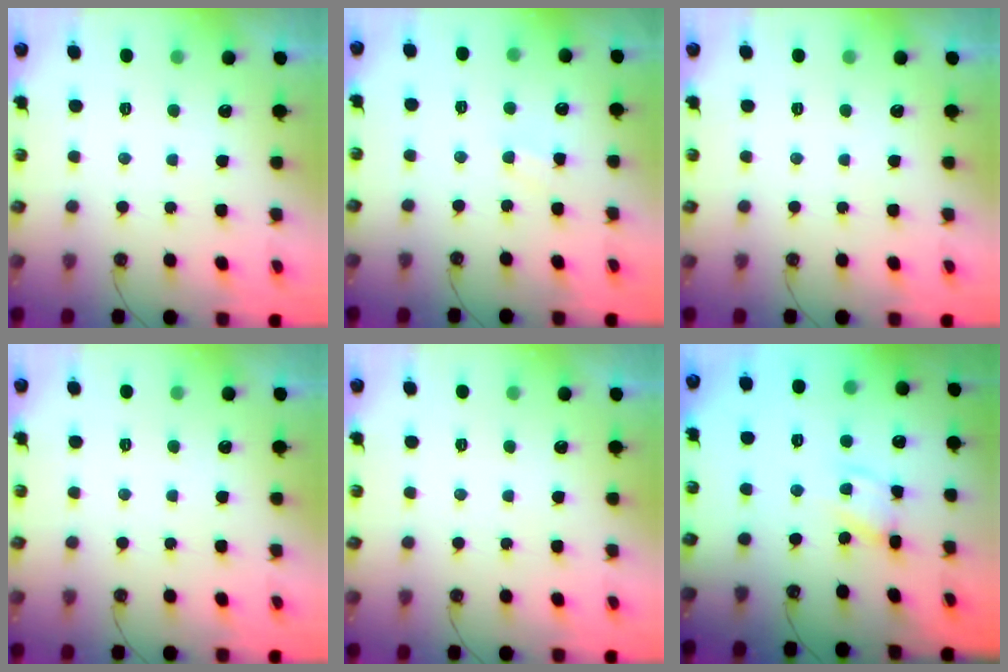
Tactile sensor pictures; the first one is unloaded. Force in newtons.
{"total": 5.3, "press": 5.2, "slide": 0.7}
{"total": 0.0}
{"total": 0.0}
{"total": 0.0}
{"total": 4.5, "press": 4.5, "slide": 0.3}